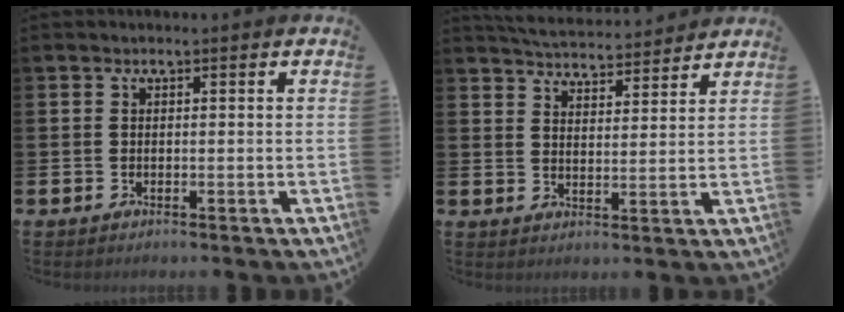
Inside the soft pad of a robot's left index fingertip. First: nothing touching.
{"total": 5.1, "force": [5.1, 0.5, 0.1], "torque": [-0.018, -0.035, 0.090]}